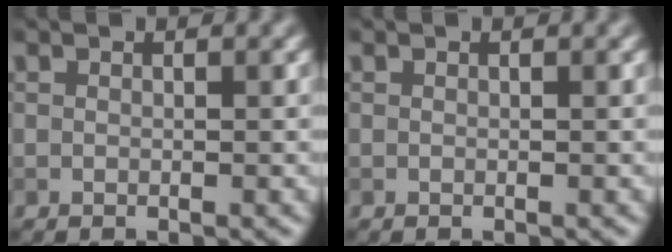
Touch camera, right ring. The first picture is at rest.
{"total": 0.0}